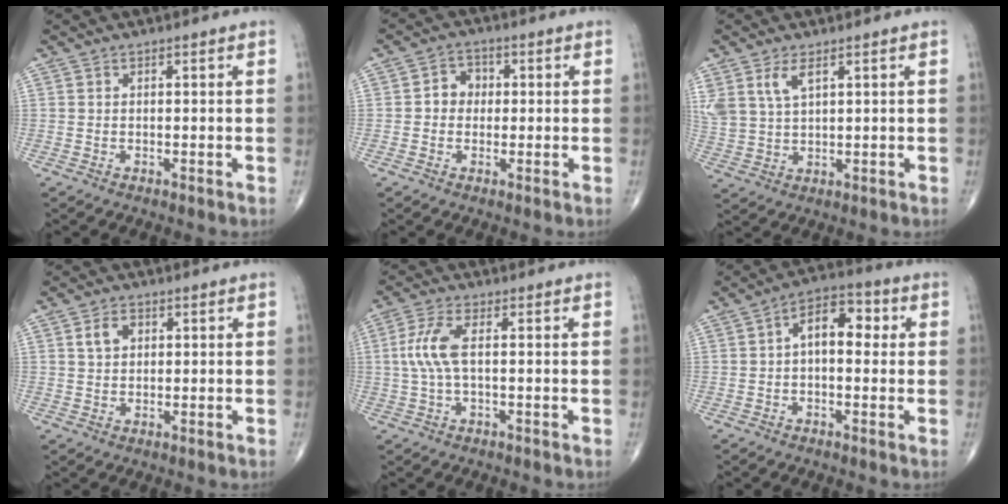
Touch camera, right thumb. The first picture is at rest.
{"total": 4.1, "force": [0.0, 3.6, 1.9], "torque": [-0.010, 0.013, -0.009]}
{"total": 6.3, "force": [3.3, 3.0, 4.4], "torque": [-0.096, -0.007, 0.075]}
{"total": 3.5, "force": [1.2, 2.5, 2.1], "torque": [-0.030, 0.002, 0.021]}
{"total": 6.2, "force": [0.4, 2.1, 5.8], "torque": [-0.152, 0.012, 0.006]}
{"total": 8.3, "force": [0.9, 4.7, 6.8], "torque": [-0.080, 0.027, 0.004]}